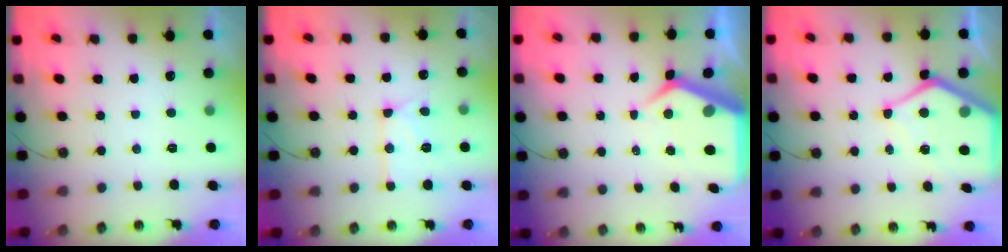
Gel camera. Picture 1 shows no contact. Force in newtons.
{"total": 12.7, "press": 12.7, "slide": 1.3}
{"total": 8.8, "press": 8.8, "slide": 0.9}
{"total": 10.9, "press": 10.9, "slide": 0.7}